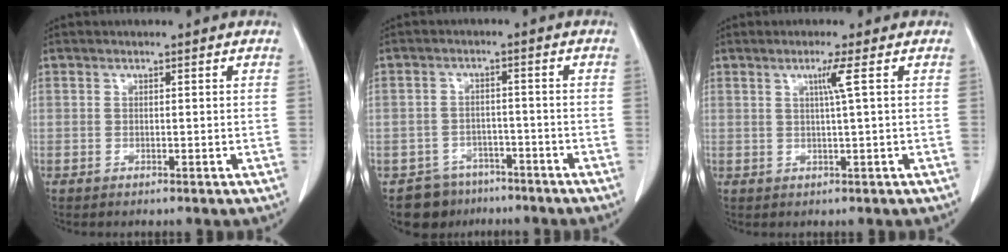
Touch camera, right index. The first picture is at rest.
{"total": 6.6, "force": [-5.0, 4.3, -0.1], "torque": [0.011, 0.018, -0.074]}
{"total": 2.5, "force": [0.8, -0.9, 2.2], "torque": [-0.045, -0.004, 0.018]}